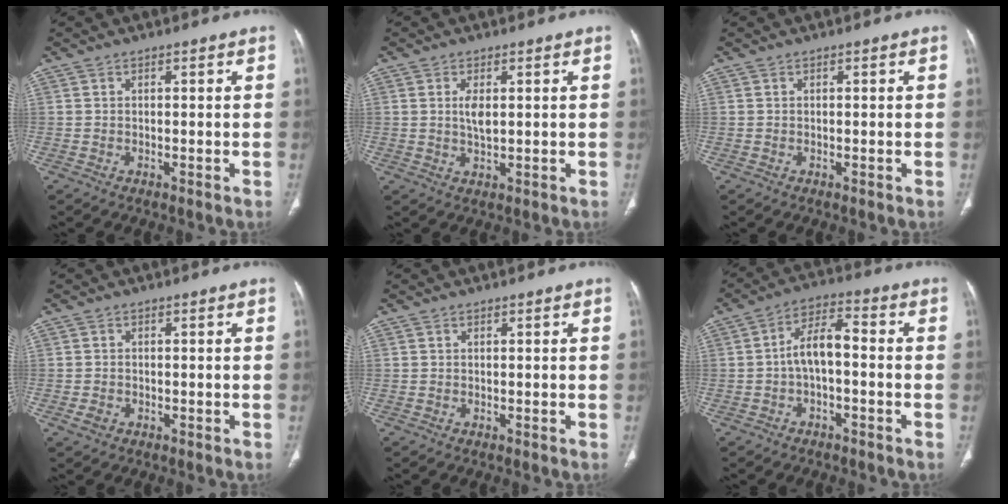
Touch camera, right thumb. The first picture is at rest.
{"total": 3.2, "force": [0.7, 1.3, 2.8], "torque": [-0.054, -0.006, 0.015]}
{"total": 0.0}
{"total": 1.8, "force": [-0.8, 1.4, 0.9], "torque": [-0.015, 0.005, -0.011]}
{"total": 0.0}
{"total": 6.9, "force": [-1.1, 3.2, 6.0], "torque": [-0.105, 0.039, -0.028]}